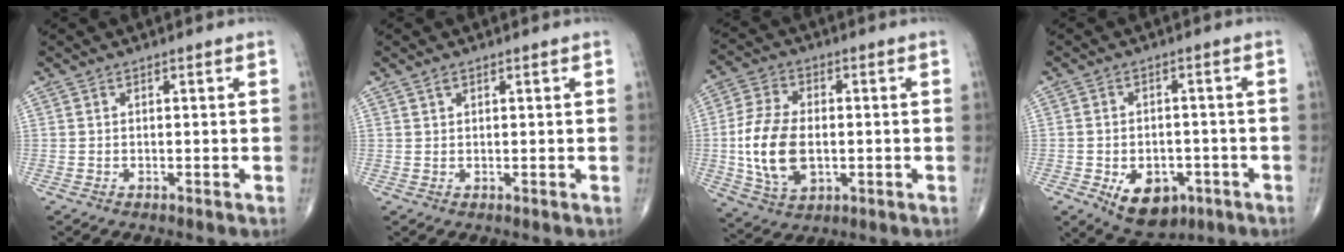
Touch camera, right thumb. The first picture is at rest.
{"total": 1.0, "force": [0.7, 0.5, 0.5], "torque": [-0.004, 0.001, 0.012]}
{"total": 13.3, "force": [-1.1, 8.1, 10.5], "torque": [-0.207, 0.001, -0.016]}
{"total": 9.8, "force": [-4.1, 6.4, 6.1], "torque": [-0.075, 0.015, -0.051]}